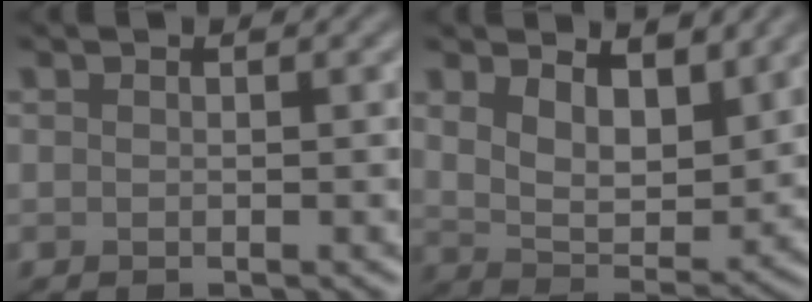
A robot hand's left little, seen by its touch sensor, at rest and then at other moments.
{"total": 5.9, "force": [3.2, 3.0, 3.9], "torque": [-0.079, -0.014, 0.050]}